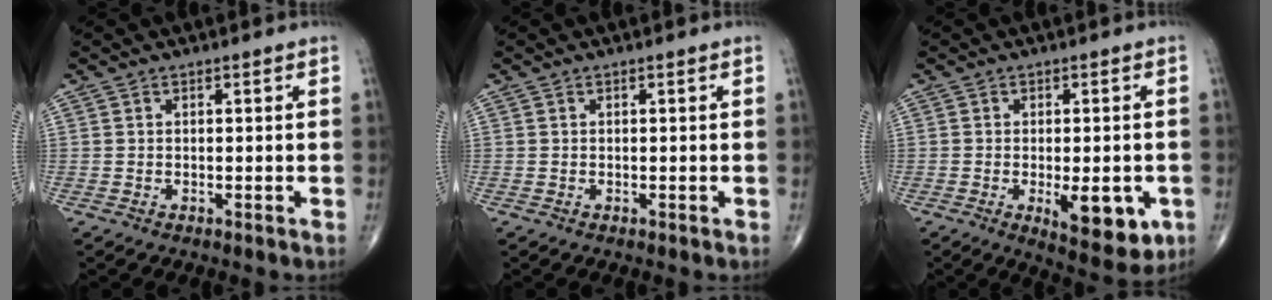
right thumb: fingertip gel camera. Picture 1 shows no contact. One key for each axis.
{"total": 0.0}
{"total": 10.4, "fx": -3.1, "fy": 4.3, "fz": 8.9, "tx": -0.100, "ty": -0.011, "tz": -0.032}